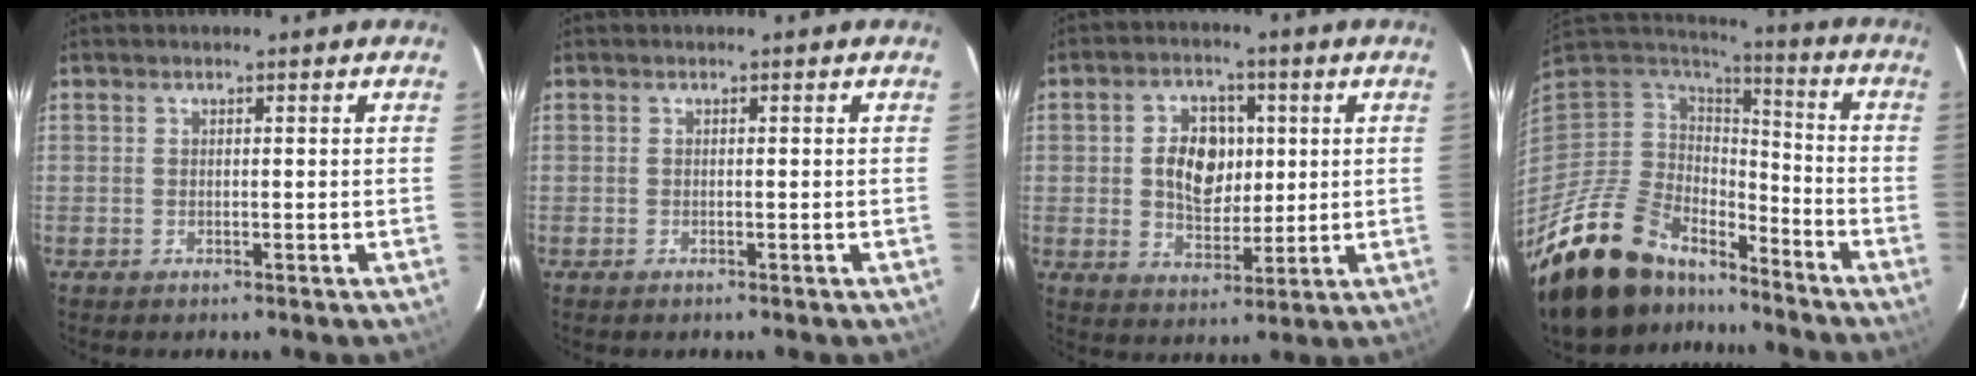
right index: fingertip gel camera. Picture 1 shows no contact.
{"total": 0.0}
{"total": 9.4, "force": [1.2, 6.7, 6.5], "torque": [-0.118, 0.012, 0.026]}
{"total": 24.1, "force": [-18.2, 11.8, 10.6], "torque": [-0.233, -0.003, -0.299]}